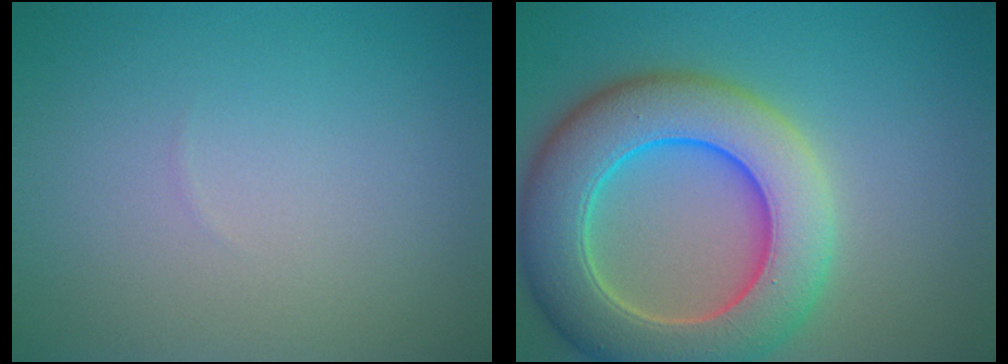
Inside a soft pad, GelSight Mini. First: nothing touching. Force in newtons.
{"total": 10.3, "press": 10.3, "slide": 0.4}